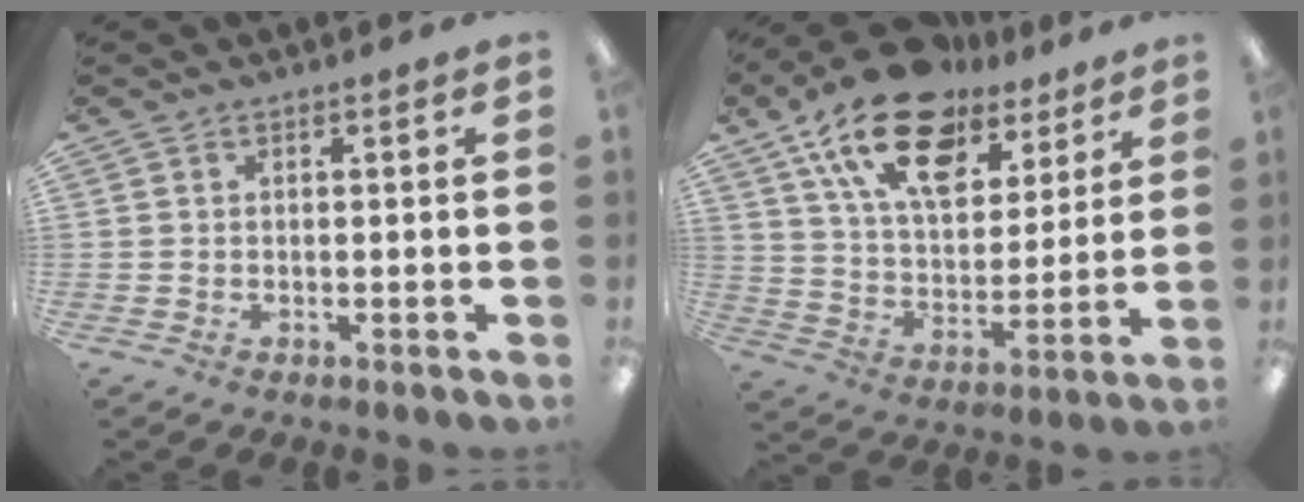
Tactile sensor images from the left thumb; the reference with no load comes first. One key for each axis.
{"total": 20.7, "fx": 13.3, "fy": 10.8, "fz": 11.6, "tx": -0.206, "ty": -0.063, "tz": 0.237}